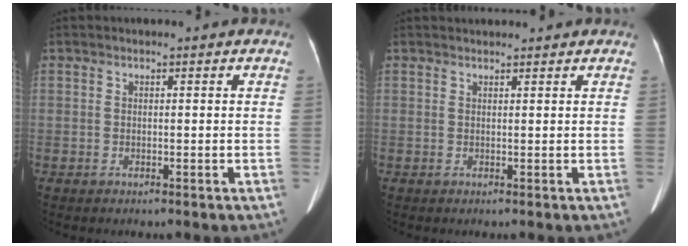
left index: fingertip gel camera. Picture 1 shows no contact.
{"total": 2.9, "force": [2.9, 0.2, 0.5], "torque": [-0.011, 0.025, 0.038]}